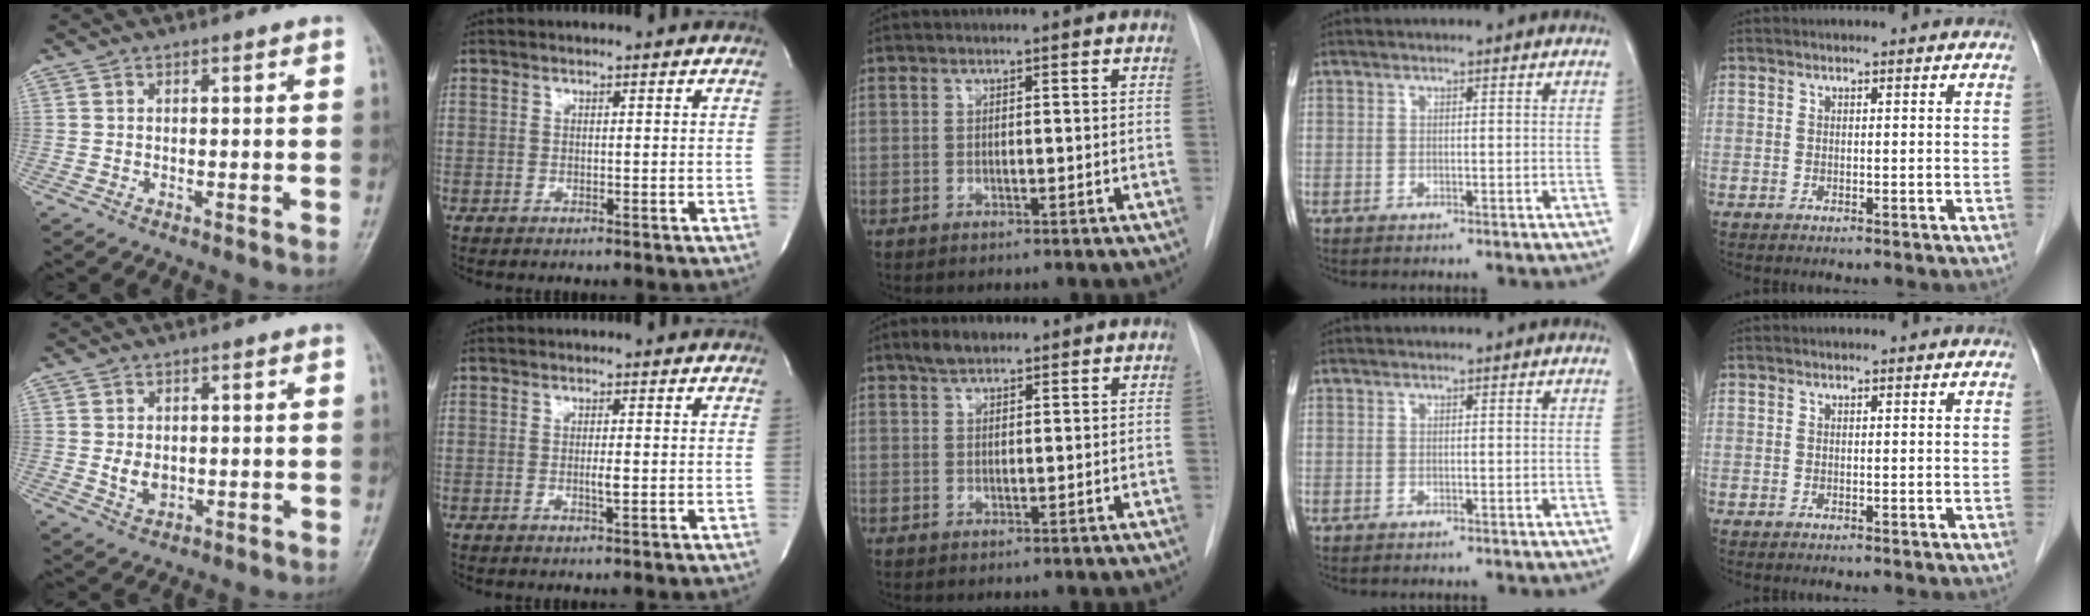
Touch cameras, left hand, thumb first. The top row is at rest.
{"thumb": {"total": 3.7, "force": [0.2, 2.7, 2.6], "torque": [-0.034, -0.008, 0.009]}, "index": {"total": 1.4, "force": [-0.4, 0.1, 1.4], "torque": [-0.027, -0.007, -0.007]}, "middle": {"total": 3.0, "force": [2.2, 1.2, 1.5], "torque": [-0.031, 0.009, 0.038]}}